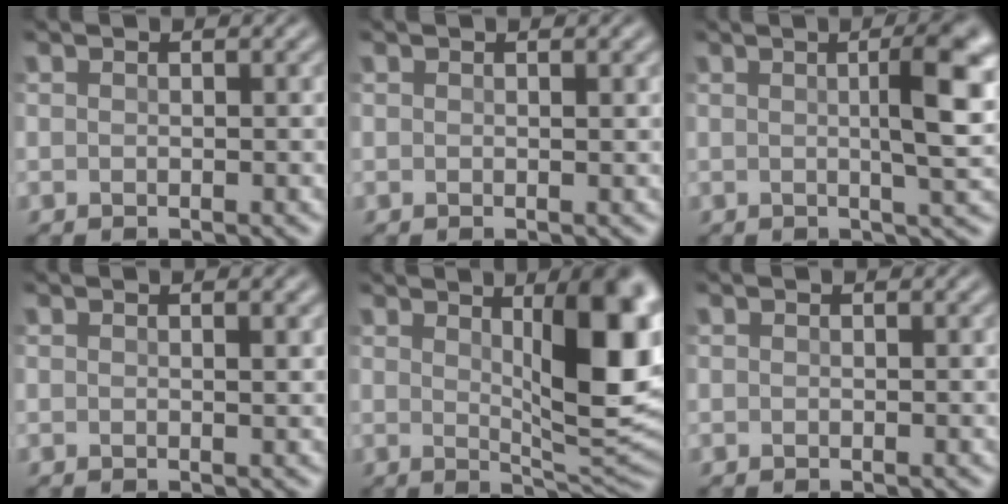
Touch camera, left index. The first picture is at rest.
{"total": 0.0}
{"total": 5.3, "force": [1.1, 0.8, 5.1], "torque": [-0.070, 0.010, 0.016]}
{"total": 0.7, "force": [0.3, 0.2, 0.6], "torque": [-0.011, 0.000, 0.008]}
{"total": 9.6, "force": [2.8, 2.5, 8.9], "torque": [-0.115, -0.002, 0.050]}
{"total": 0.0}